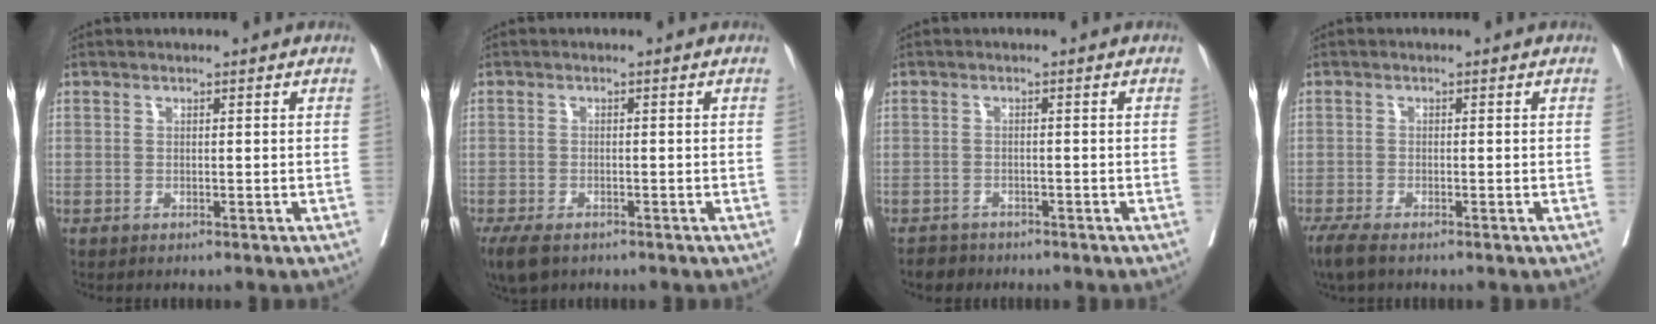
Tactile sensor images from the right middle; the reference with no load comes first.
{"total": 5.4, "force": [-3.8, 2.6, 2.9], "torque": [-0.053, -0.011, -0.062]}
{"total": 2.8, "force": [-2.4, 1.5, -0.1], "torque": [-0.004, 0.001, -0.042]}
{"total": 3.9, "force": [-3.0, 0.9, 2.3], "torque": [-0.049, -0.014, -0.051]}